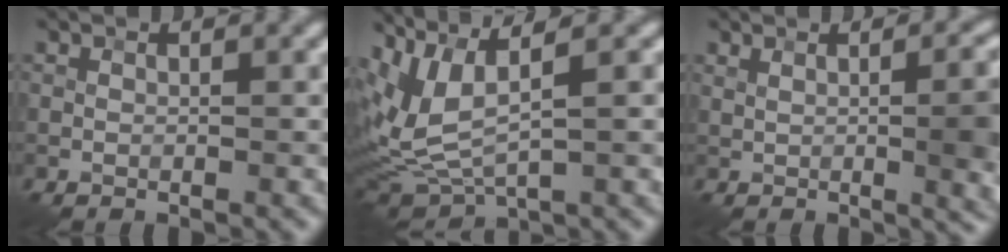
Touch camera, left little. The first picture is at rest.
{"total": 6.6, "force": [1.8, 2.5, 5.9], "torque": [-0.142, 0.003, 0.035]}
{"total": 9.6, "force": [1.1, 4.1, 8.6], "torque": [-0.059, 0.033, 0.013]}